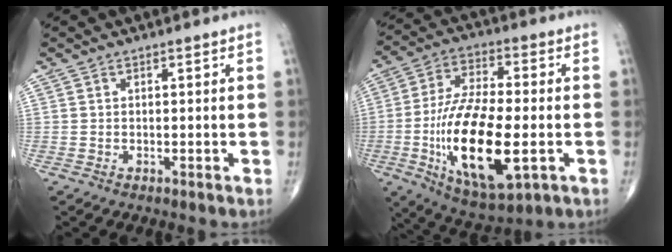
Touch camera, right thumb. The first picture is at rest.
{"total": 21.0, "force": [-4.6, 8.5, 18.6], "torque": [-0.350, 0.004, -0.069]}